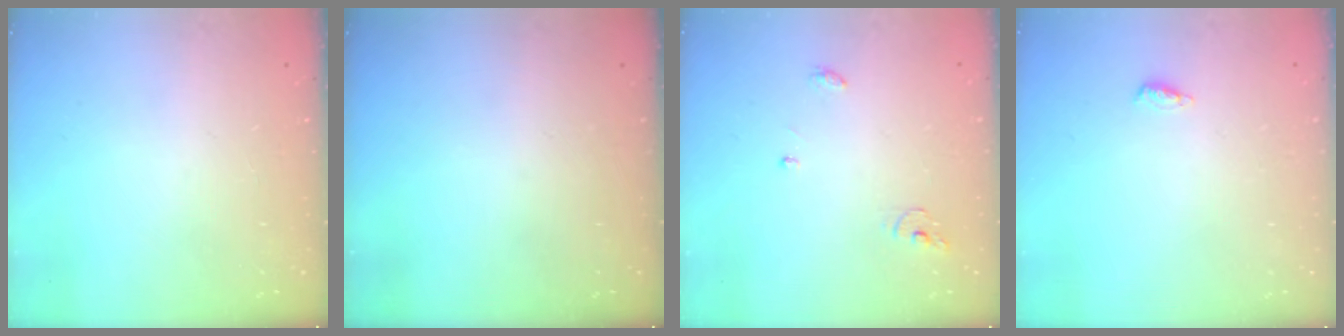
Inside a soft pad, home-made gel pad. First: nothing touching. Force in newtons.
{"total": 0.0}
{"total": 3.9, "press": 3.9, "slide": 0.2}
{"total": 4.9, "press": 4.4, "slide": 2.0}